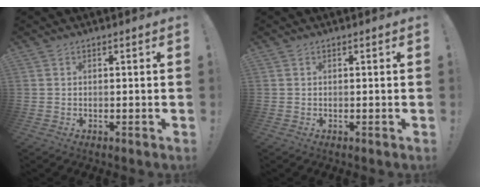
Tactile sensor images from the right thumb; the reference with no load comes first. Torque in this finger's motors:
{"motor_torque": [-0.05, 0.05, -0.10, 0.10, 0.04]}